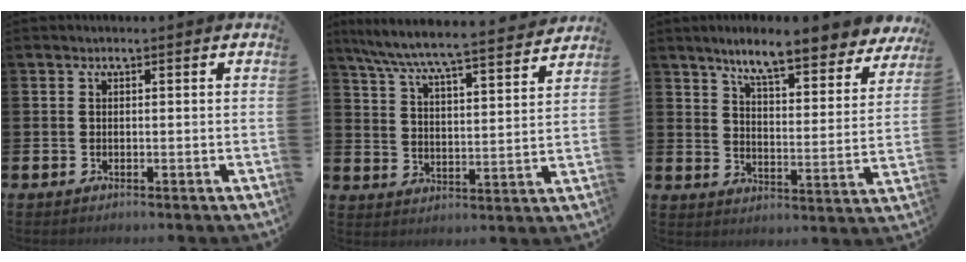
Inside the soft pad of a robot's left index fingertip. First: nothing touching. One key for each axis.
{"total": 7.6, "fx": 7.1, "fy": 0.3, "fz": 2.5, "tx": -0.083, "ty": -0.052, "tz": 0.122}
{"total": 8.5, "fx": 7.6, "fy": 1.1, "fz": 3.8, "tx": -0.089, "ty": -0.046, "tz": 0.129}